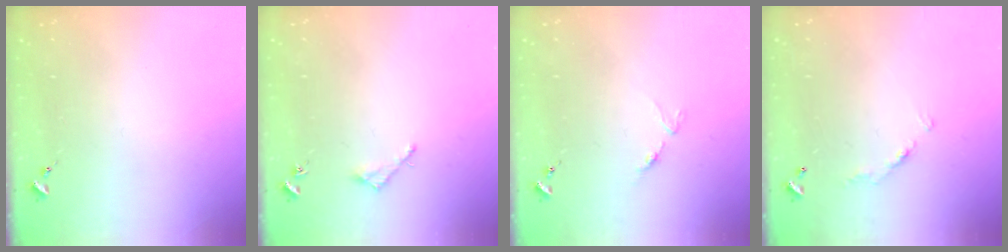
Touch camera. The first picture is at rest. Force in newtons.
{"total": 2.0, "press": 2.0, "slide": 0.1}
{"total": 3.0, "press": 2.9, "slide": 0.4}
{"total": 7.1, "press": 7.1, "slide": 0.6}